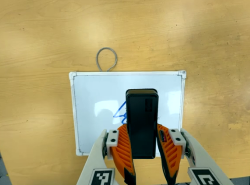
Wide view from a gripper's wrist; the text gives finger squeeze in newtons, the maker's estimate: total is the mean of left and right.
{"total": 8.6, "left": 6.2, "right": 10.9}